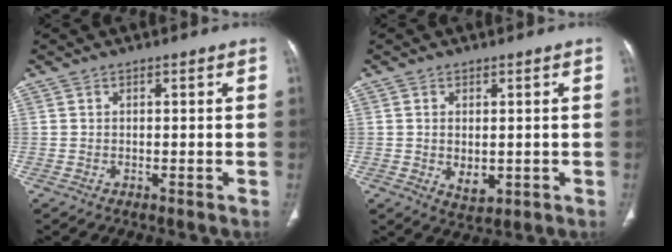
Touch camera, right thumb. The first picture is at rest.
{"total": 4.3, "force": [-0.5, 2.7, 3.3], "torque": [-0.052, -0.008, 0.002]}